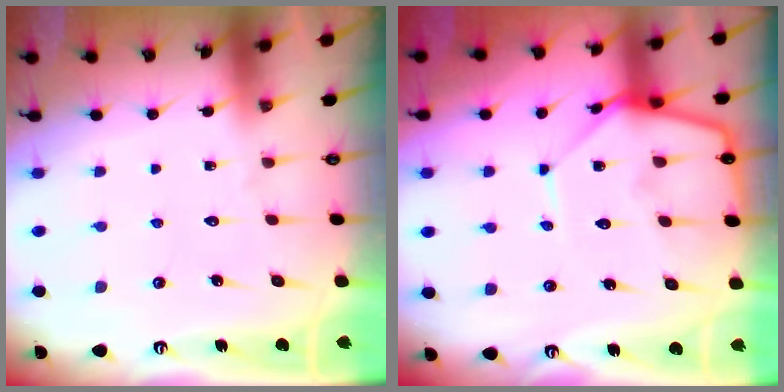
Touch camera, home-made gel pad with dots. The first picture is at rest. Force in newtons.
{"total": 11.2, "press": 11.1, "slide": 1.1}